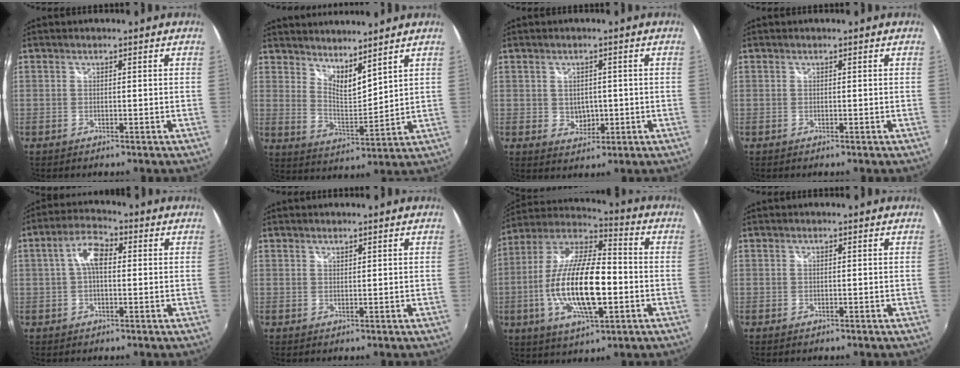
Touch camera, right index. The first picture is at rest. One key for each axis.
{"total": 7.9, "fx": 6.7, "fy": 1.8, "fz": 3.8, "tx": -0.056, "ty": -0.010, "tz": 0.118}
{"total": 3.8, "fx": 0.0, "fy": 3.3, "fz": 1.9, "tx": -0.030, "ty": -0.002, "tz": 0.005}
{"total": 0.0}
{"total": 6.2, "fx": 0.7, "fy": 3.0, "fz": 5.4, "tx": -0.103, "ty": 0.019, "tz": 0.010}
{"total": 0.7, "fx": 0.7, "fy": 0.2, "fz": 0.1, "tx": -0.001, "ty": 0.000, "tz": 0.013}
{"total": 19.6, "fx": -3.9, "fy": 6.7, "fz": 18.0, "tx": -0.358, "ty": -0.009, "tz": -0.073}
{"total": 0.0}